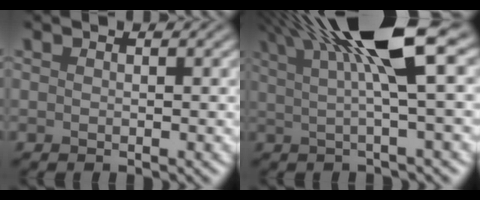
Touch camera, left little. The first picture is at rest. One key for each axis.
{"total": 8.6, "fx": 3.3, "fy": 1.3, "fz": 7.8, "tx": -0.109, "ty": 0.014, "tz": 0.067}